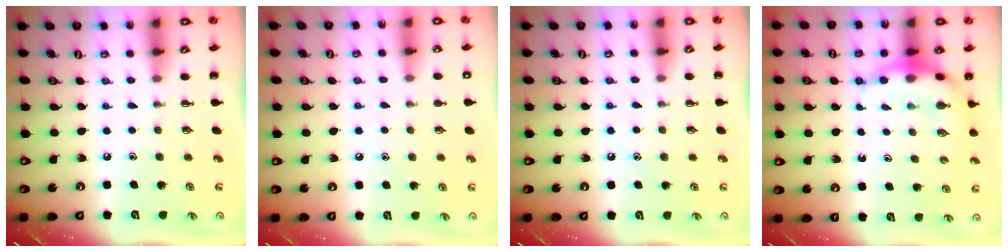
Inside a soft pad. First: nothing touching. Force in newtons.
{"total": 6.9, "press": 6.7, "slide": 1.5}
{"total": 6.8, "press": 6.6, "slide": 1.8}
{"total": 7.1, "press": 6.9, "slide": 1.6}